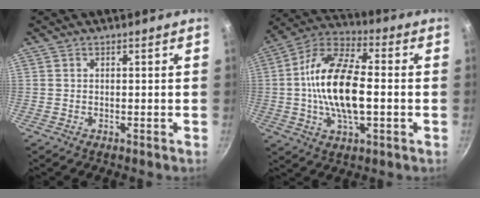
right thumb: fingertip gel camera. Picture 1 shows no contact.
{"total": 17.6, "force": [-0.9, 8.2, 15.6], "torque": [-0.281, 0.028, -0.030]}